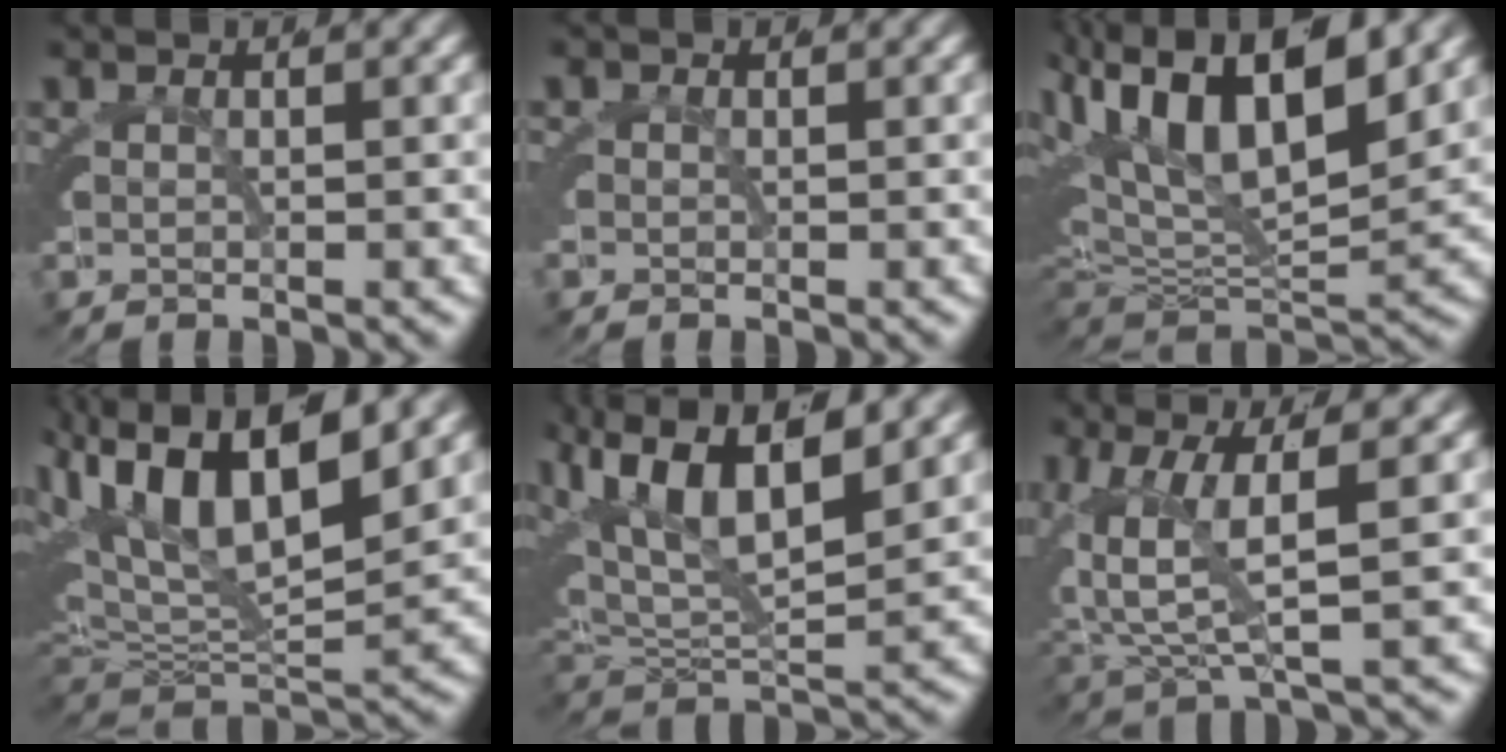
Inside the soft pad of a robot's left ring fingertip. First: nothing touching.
{"total": 1.3, "force": [0.0, 1.3, 0.0], "torque": [-0.003, -0.007, 0.001]}
{"total": 10.4, "force": [2.0, 6.5, 7.8], "torque": [-0.146, 0.003, 0.027]}
{"total": 9.4, "force": [1.8, 5.9, 7.1], "torque": [-0.132, 0.005, 0.024]}
{"total": 7.9, "force": [2.8, 4.9, 5.5], "torque": [-0.122, 0.006, 0.040]}
{"total": 5.3, "force": [0.7, 2.8, 4.4], "torque": [-0.084, 0.002, 0.011]}